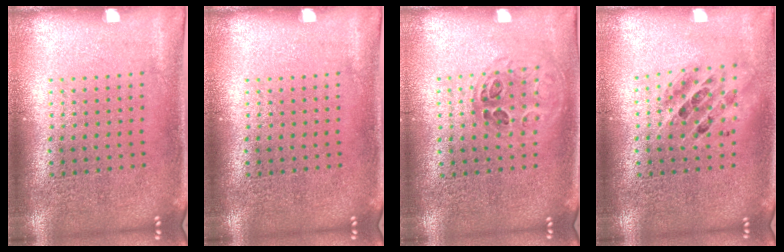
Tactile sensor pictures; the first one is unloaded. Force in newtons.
{"total": 0.0}
{"total": 1.0, "press": 0.9, "slide": 0.4}
{"total": 1.4, "press": 1.2, "slide": 0.7}